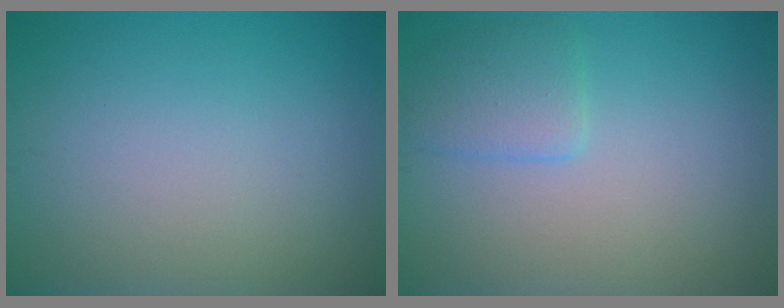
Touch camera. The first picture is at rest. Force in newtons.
{"total": 2.3, "press": 2.3, "slide": 0.1}